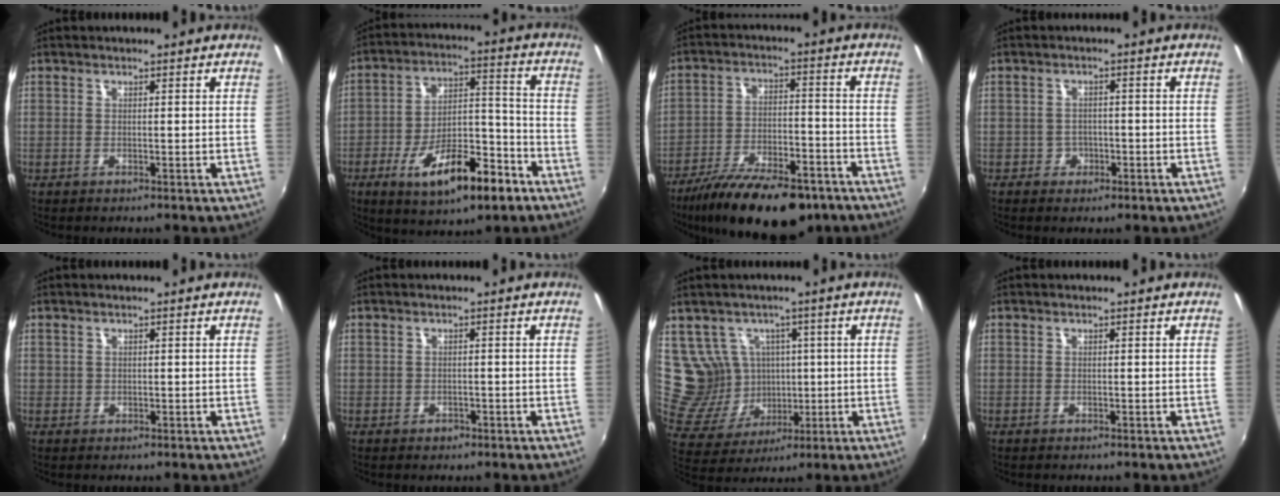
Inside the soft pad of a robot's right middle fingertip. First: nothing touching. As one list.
[{"total": 17.8, "force": [-9.8, 5.6, 13.7], "torque": [-0.239, -0.007, -0.148]}, {"total": 20.6, "force": [-15.1, 7.6, 11.9], "torque": [-0.219, -0.033, -0.227]}, {"total": 3.3, "force": [-1.4, 2.9, 0.4], "torque": [-0.012, 0.003, -0.022]}, {"total": 0.7, "force": [0.1, 0.7, 0.0], "torque": [0.002, 0.000, 0.002]}, {"total": 1.4, "force": [-0.7, 1.1, 0.3], "torque": [-0.007, -0.004, -0.009]}, {"total": 10.3, "force": [2.6, 9.3, 3.7], "torque": [-0.090, 0.005, 0.075]}, {"total": 0.0}]